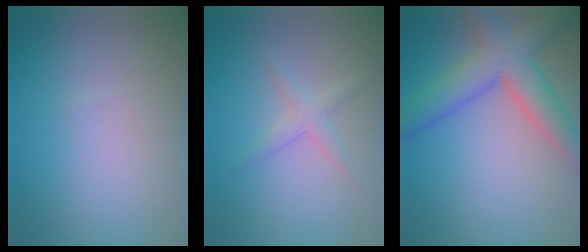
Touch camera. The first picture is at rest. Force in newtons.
{"total": 1.6, "press": 1.6, "slide": 0.1}
{"total": 6.7, "press": 6.7, "slide": 0.3}